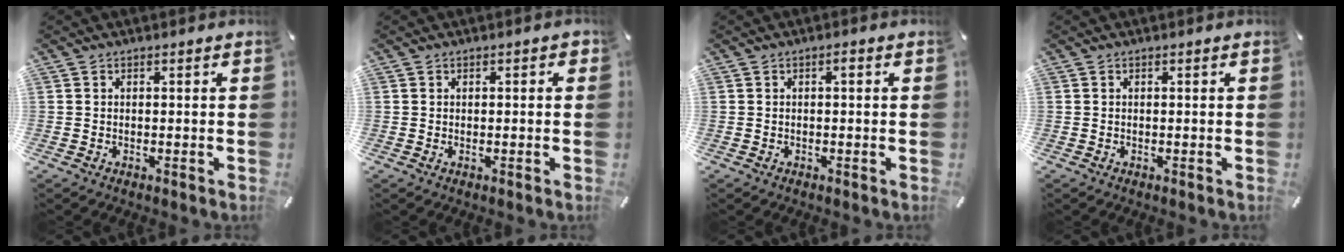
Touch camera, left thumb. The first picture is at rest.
{"total": 0.9, "force": [-0.1, 0.3, 0.9], "torque": [-0.016, 0.000, -0.002]}
{"total": 1.1, "force": [0.0, 0.3, 1.1], "torque": [-0.022, 0.002, -0.002]}
{"total": 0.0}